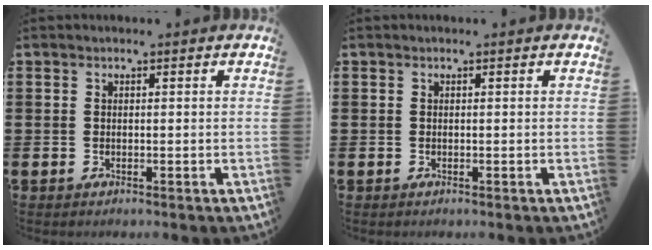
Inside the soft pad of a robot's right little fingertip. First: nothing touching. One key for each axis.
{"total": 0.0}